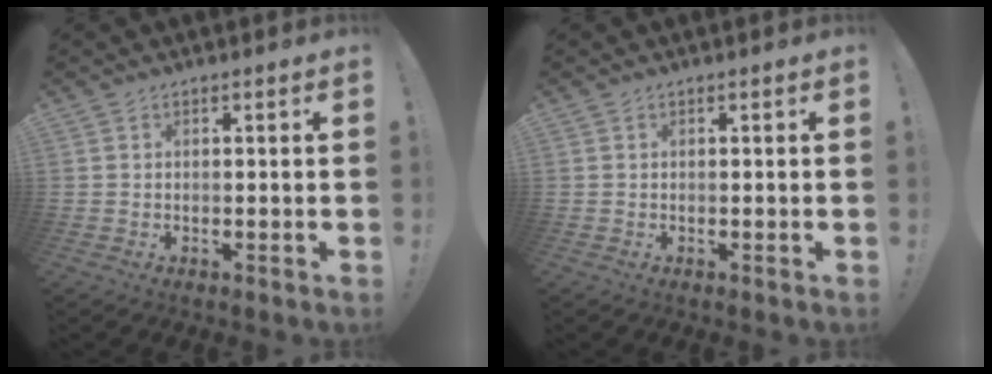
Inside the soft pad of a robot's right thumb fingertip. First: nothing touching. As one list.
[{"total": 0.0}]